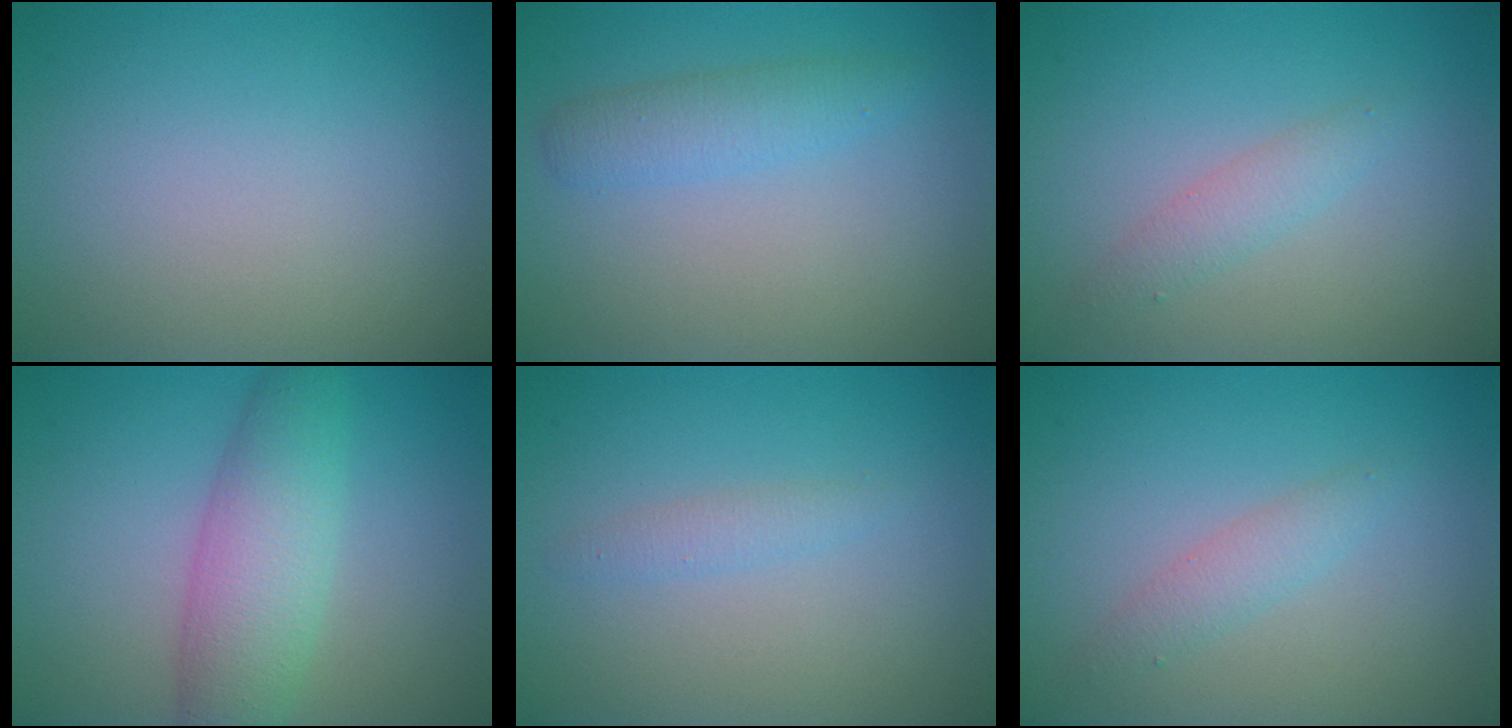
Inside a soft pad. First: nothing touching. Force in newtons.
{"total": 2.4, "press": 2.4, "slide": 0.1}
{"total": 1.7, "press": 1.7, "slide": 0.1}
{"total": 5.3, "press": 5.3, "slide": 0.2}
{"total": 1.1, "press": 1.1, "slide": 0.1}
{"total": 1.7, "press": 1.7, "slide": 0.1}